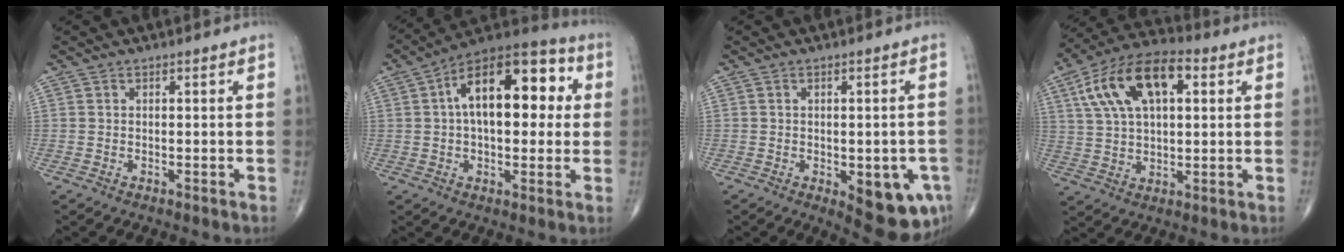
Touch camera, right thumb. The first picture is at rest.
{"total": 19.3, "force": [3.5, 10.0, 16.1], "torque": [-0.216, 0.032, 0.042]}
{"total": 11.1, "force": [-3.8, 4.7, 9.3], "torque": [-0.092, 0.000, -0.035]}
{"total": 16.5, "force": [5.5, 8.5, 13.1], "torque": [-0.230, 0.018, 0.093]}